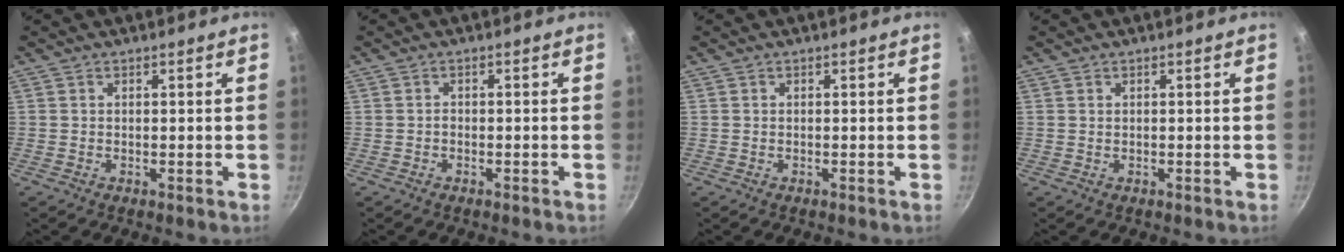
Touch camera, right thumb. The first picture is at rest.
{"total": 0.7, "force": [-0.5, 0.3, 0.3], "torque": [-0.016, 0.009, -0.009]}
{"total": 0.0}
{"total": 0.0}